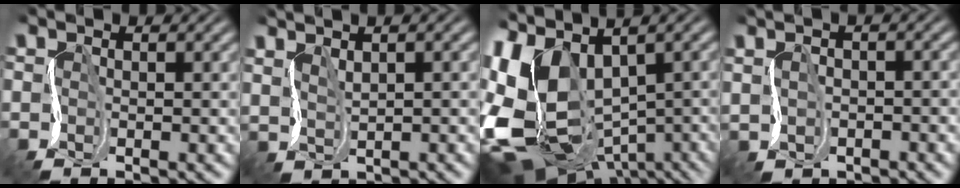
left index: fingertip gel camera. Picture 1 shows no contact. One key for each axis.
{"total": 1.4, "fx": 0.6, "fy": -1.2, "fz": -0.4, "tx": -0.004, "ty": -0.006, "tz": 0.022}
{"total": 11.9, "fx": -1.8, "fy": 7.1, "fz": 9.4, "tx": -0.212, "ty": -0.029, "tz": 0.019}
{"total": 0.7, "fx": -0.7, "fy": -0.1, "fz": 0.0, "tx": -0.005, "ty": -0.013, "tz": -0.001}